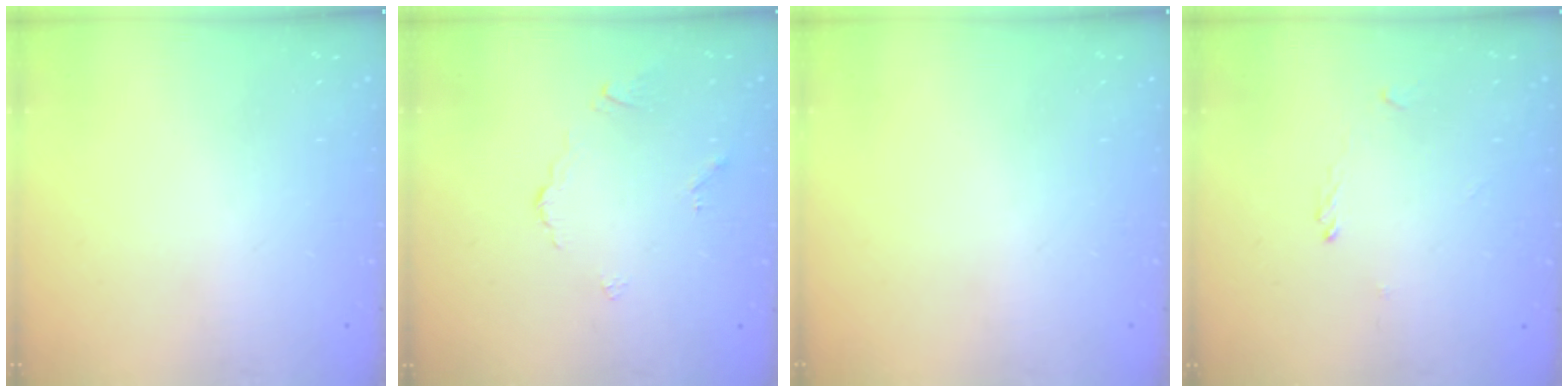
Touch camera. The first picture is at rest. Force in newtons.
{"total": 2.8, "press": 2.7, "slide": 0.6}
{"total": 0.0}
{"total": 1.2, "press": 1.2, "slide": 0.3}